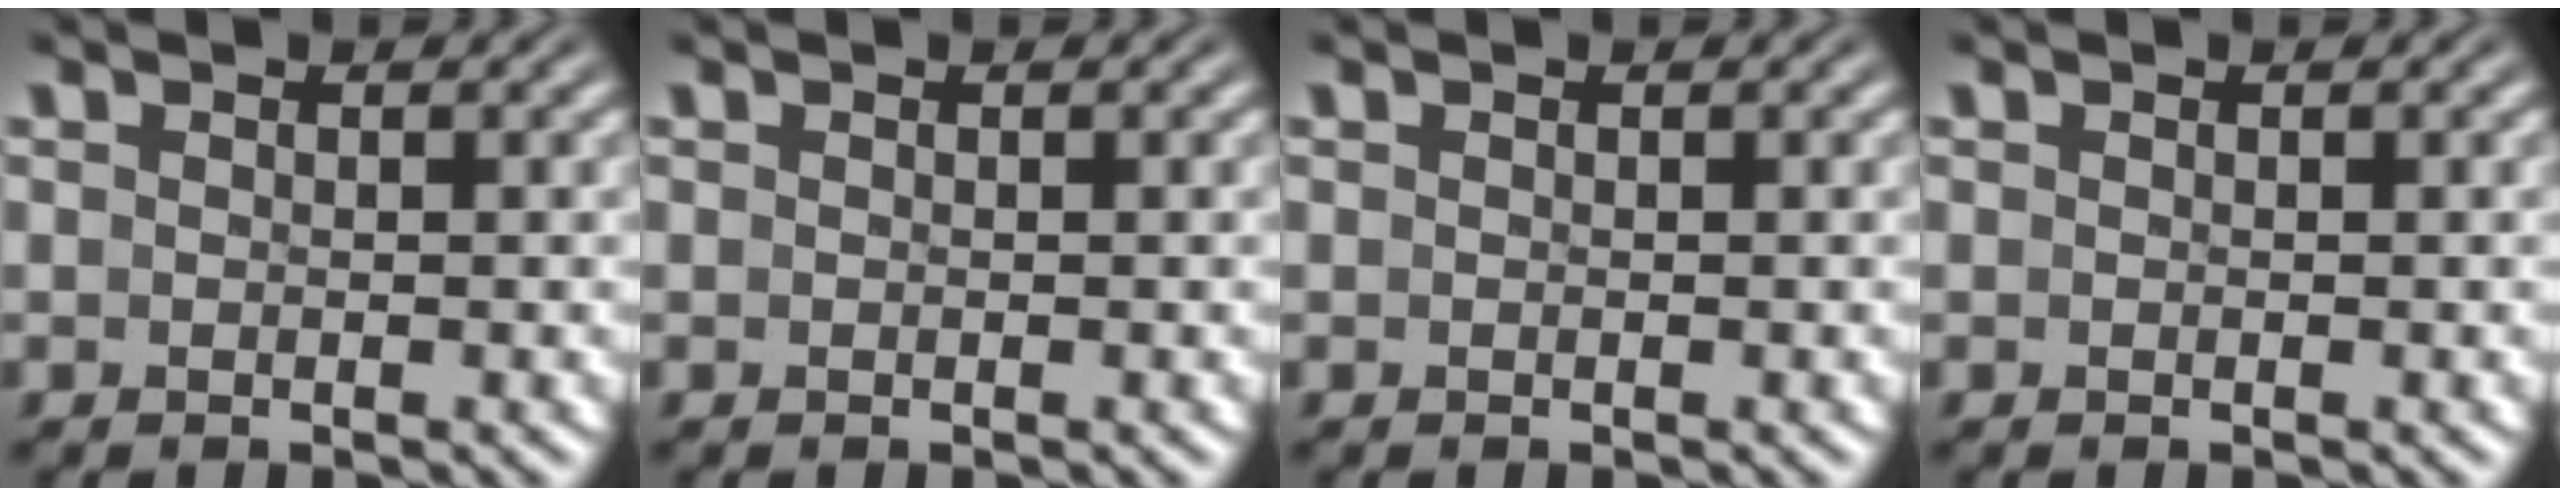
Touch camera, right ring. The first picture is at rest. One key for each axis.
{"total": 0.0}
{"total": 0.0}
{"total": 0.0}